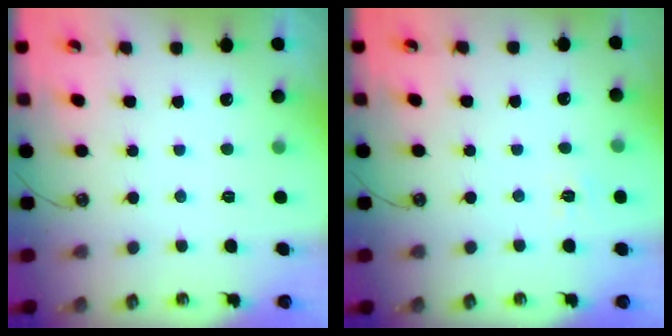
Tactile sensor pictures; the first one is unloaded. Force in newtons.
{"total": 4.1, "press": 4.0, "slide": 0.6}